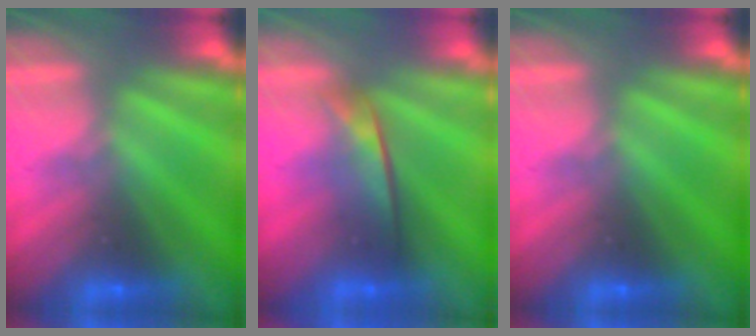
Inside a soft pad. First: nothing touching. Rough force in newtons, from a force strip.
{"total": 2.0}
{"total": 0.0}